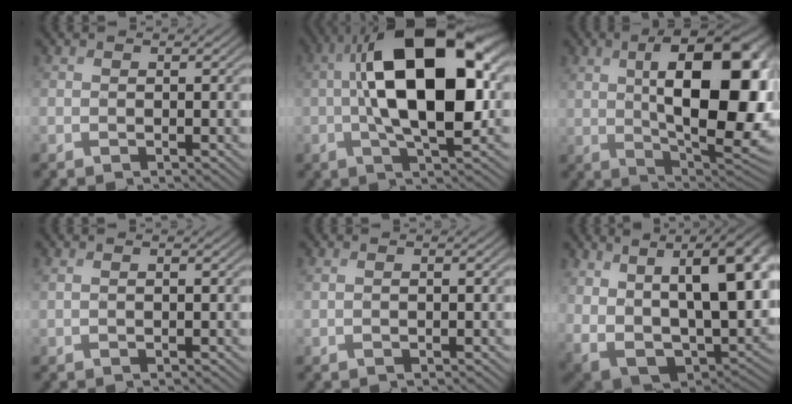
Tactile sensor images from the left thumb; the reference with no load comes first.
{"total": 16.7, "force": [1.0, 7.8, 14.7], "torque": [-0.256, 0.016, 0.008]}
{"total": 18.7, "force": [2.9, 8.9, 16.2], "torque": [-0.224, 0.007, 0.043]}
{"total": 1.4, "force": [0.4, 0.5, 1.2], "torque": [-0.029, 0.001, 0.012]}
{"total": 1.7, "force": [0.3, 0.6, 1.5], "torque": [-0.032, -0.001, 0.010]}
{"total": 20.0, "force": [5.5, 11.4, 15.5], "torque": [-0.261, 0.004, 0.122]}